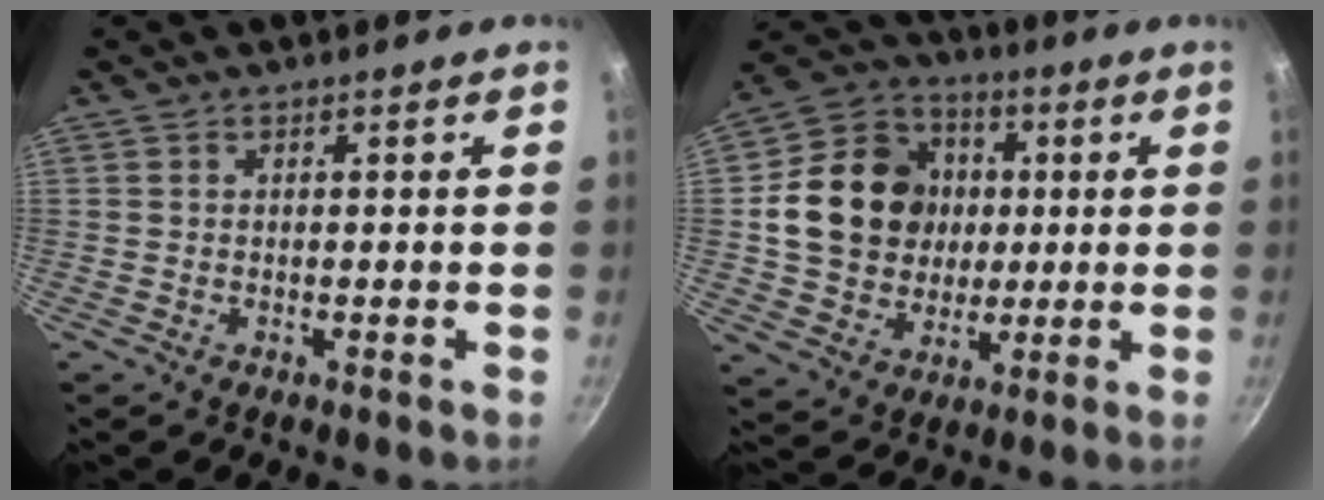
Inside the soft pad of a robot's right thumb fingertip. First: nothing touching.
{"total": 18.0, "force": [1.8, 15.4, 9.1], "torque": [-0.136, 0.019, 0.030]}